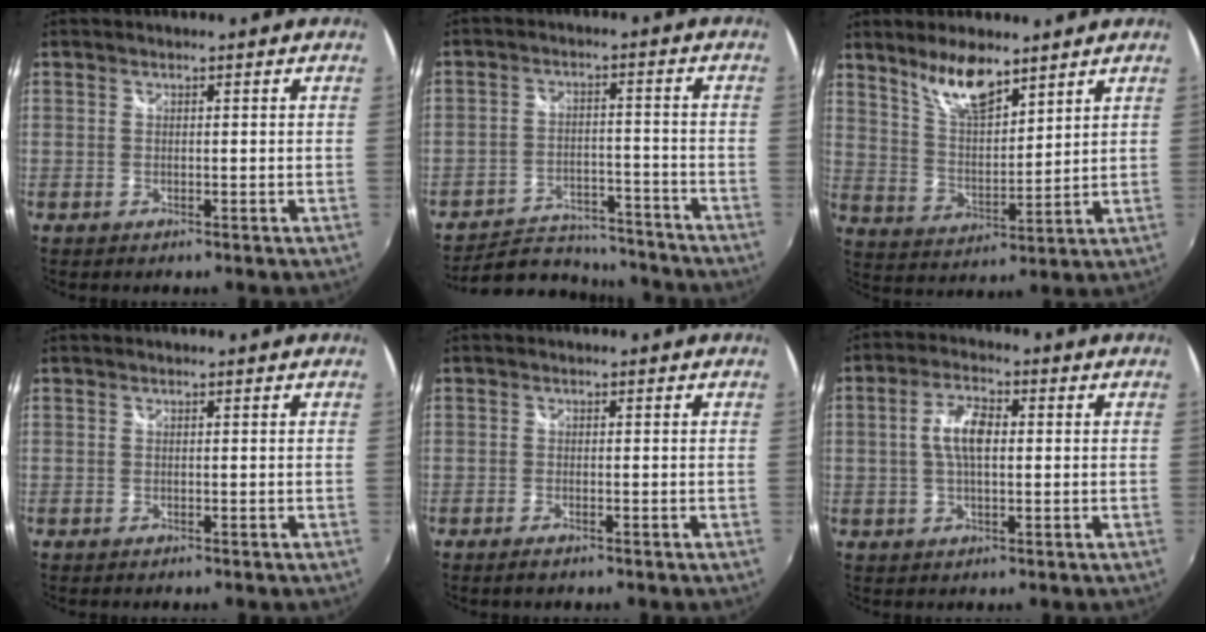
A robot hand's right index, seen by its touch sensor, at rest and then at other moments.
{"total": 15.9, "force": [-14.2, 5.8, 4.3], "torque": [-0.102, 0.020, -0.191]}
{"total": 9.8, "force": [7.2, 3.0, 5.8], "torque": [-0.102, 0.002, 0.141]}
{"total": 0.0}
{"total": 1.4, "force": [-1.1, 0.4, 0.9], "torque": [-0.020, -0.004, -0.021]}
{"total": 6.4, "force": [0.6, 2.8, 5.7], "torque": [-0.111, 0.011, 0.011]}